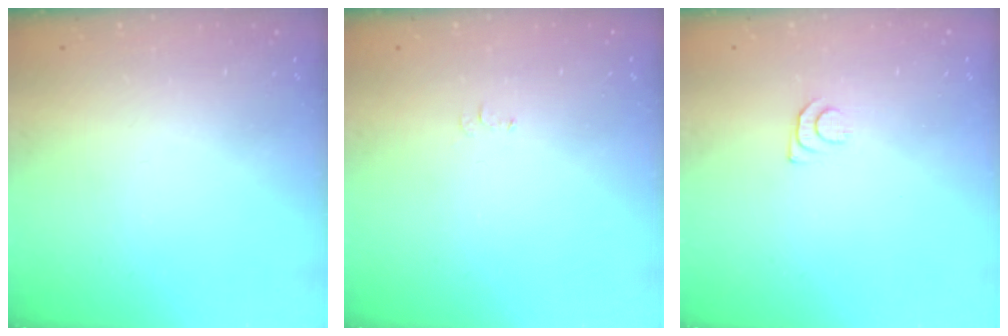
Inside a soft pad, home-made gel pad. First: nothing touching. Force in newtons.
{"total": 3.0, "press": 3.0, "slide": 0.5}
{"total": 5.4, "press": 5.4, "slide": 0.7}